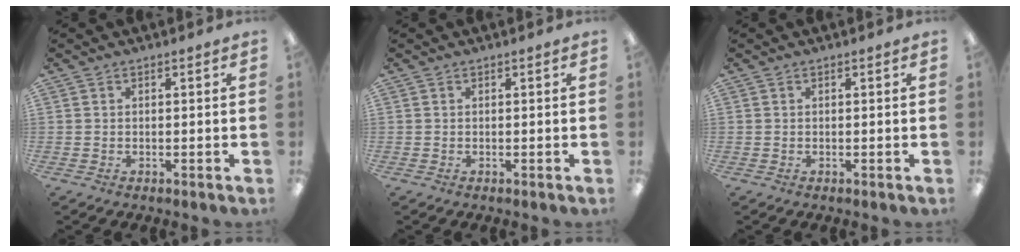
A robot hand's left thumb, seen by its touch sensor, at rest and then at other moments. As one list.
[{"total": 0.0}, {"total": 0.0}]